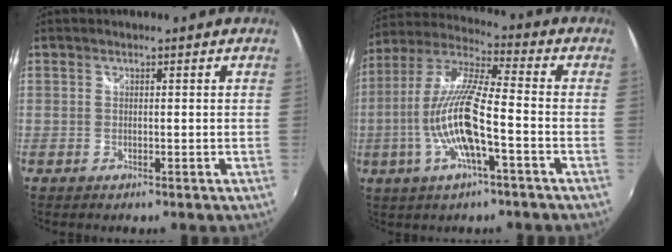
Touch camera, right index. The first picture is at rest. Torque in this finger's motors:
{"motor_torque": [1.20, -0.94, 1.05, 0.21]}